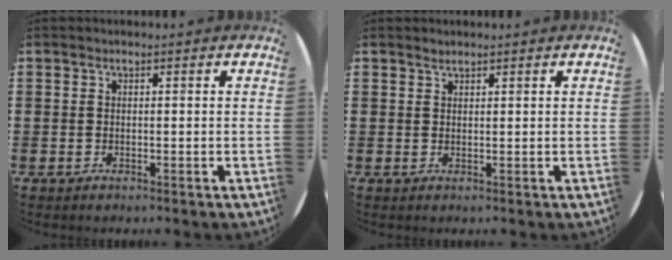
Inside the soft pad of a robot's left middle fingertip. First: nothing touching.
{"total": 0.7, "force": [0.7, 0.1, 0.0], "torque": [-0.001, 0.000, 0.013]}